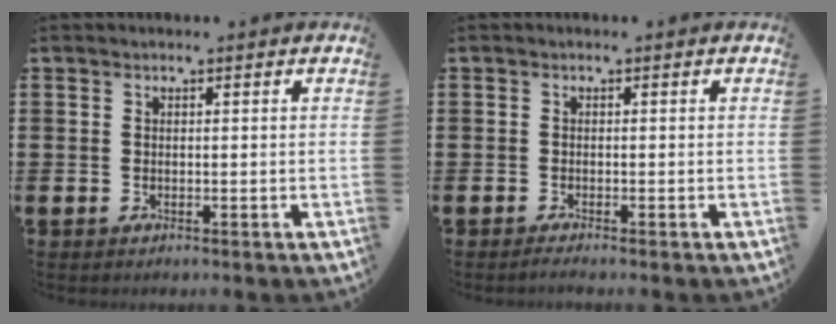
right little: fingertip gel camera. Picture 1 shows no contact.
{"total": 0.6, "force": [-0.4, 0.0, 0.4], "torque": [-0.007, -0.002, -0.009]}